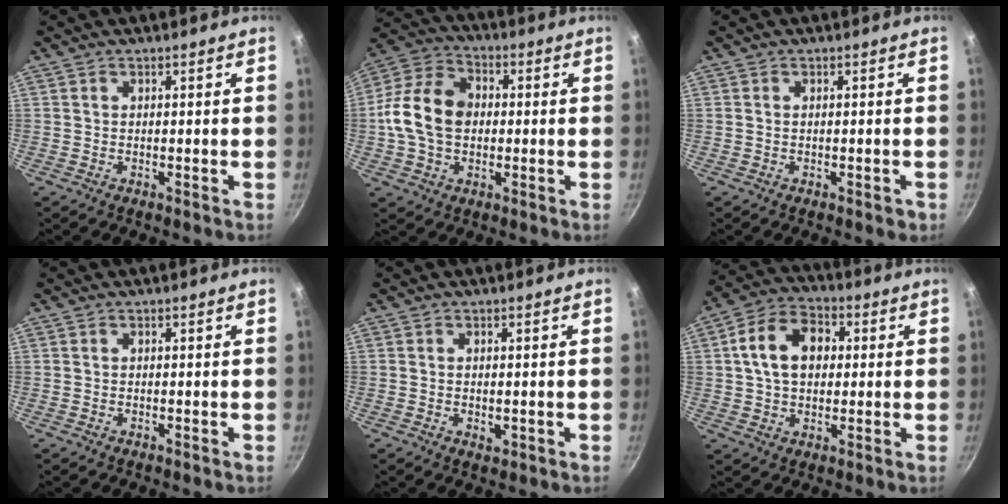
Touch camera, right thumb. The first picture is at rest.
{"total": 14.0, "force": [0.0, 10.2, 9.6], "torque": [-0.156, 0.025, -0.016]}
{"total": 1.3, "force": [-0.5, 0.5, 1.1], "torque": [-0.016, 0.005, -0.008]}
{"total": 0.0}
{"total": 1.6, "force": [-0.2, 0.9, 1.3], "torque": [-0.019, -0.003, -0.001]}
{"total": 12.2, "force": [2.0, 8.7, 8.4], "torque": [-0.120, 0.018, 0.020]}